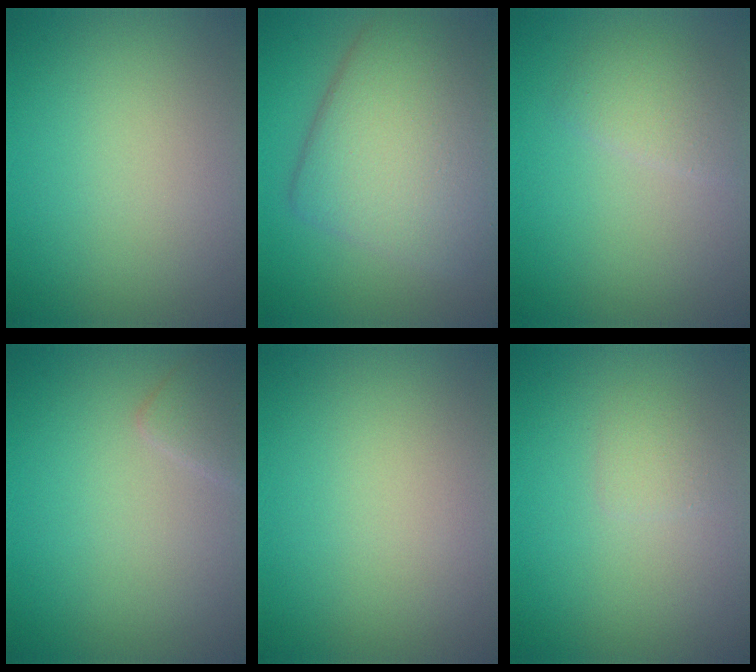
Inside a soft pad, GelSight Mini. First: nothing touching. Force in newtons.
{"total": 9.2, "press": 9.2, "slide": 0.5}
{"total": 2.0, "press": 2.0, "slide": 0.1}
{"total": 1.6, "press": 1.6, "slide": 0.0}
{"total": 0.0}
{"total": 1.1, "press": 1.1, "slide": 0.0}